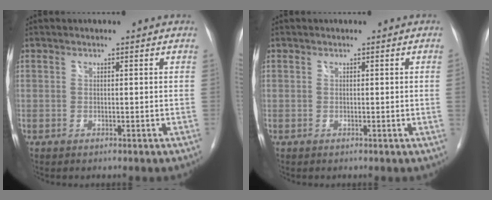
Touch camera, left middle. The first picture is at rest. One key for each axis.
{"total": 0.7, "fx": -0.1, "fy": -0.3, "fz": 0.7, "tx": -0.006, "ty": 0.000, "tz": -0.001}